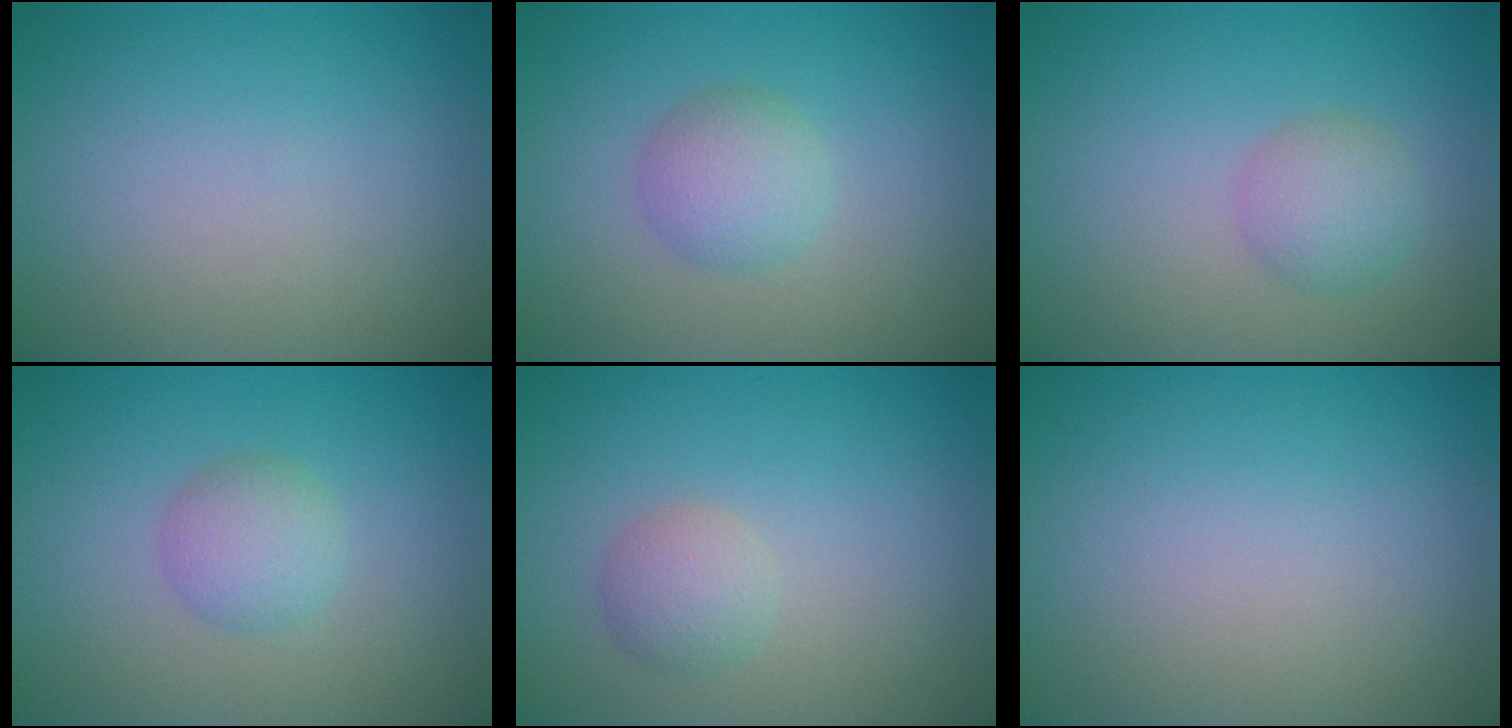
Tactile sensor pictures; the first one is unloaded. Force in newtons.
{"total": 2.7, "press": 2.7, "slide": 0.0}
{"total": 2.4, "press": 2.4, "slide": 0.1}
{"total": 2.4, "press": 2.4, "slide": 0.1}
{"total": 2.0, "press": 2.0, "slide": 0.0}
{"total": 0.0}